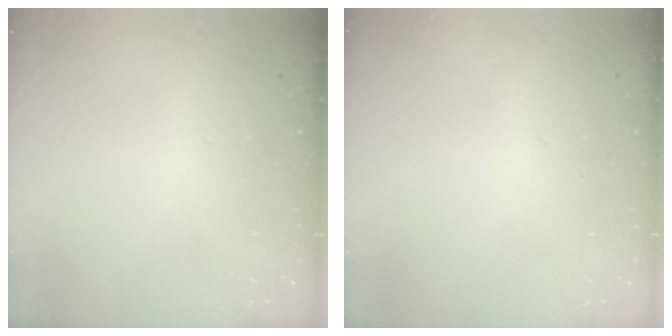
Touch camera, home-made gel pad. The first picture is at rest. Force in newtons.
{"total": 0.0}